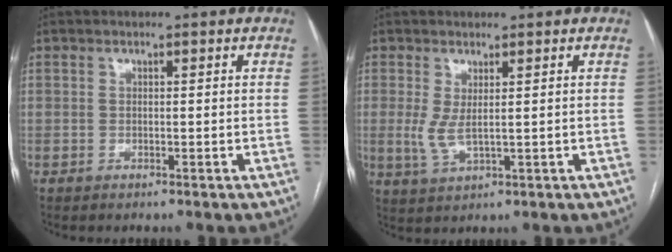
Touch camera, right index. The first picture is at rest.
{"total": 3.4, "force": [0.4, 0.8, 3.2], "torque": [-0.078, -0.006, 0.017]}